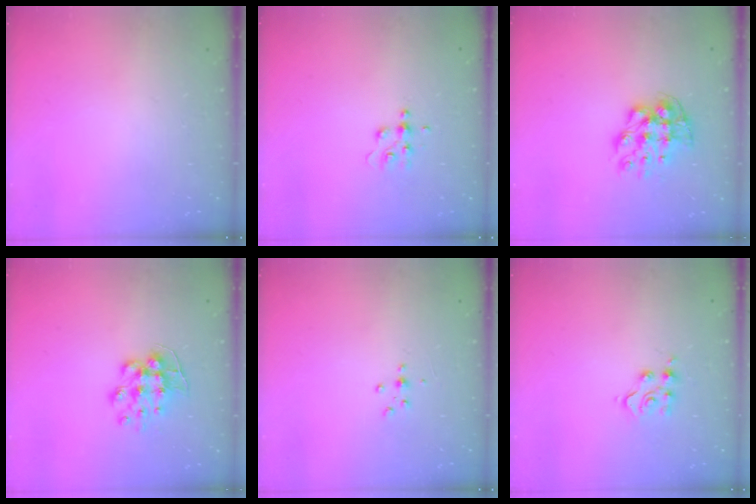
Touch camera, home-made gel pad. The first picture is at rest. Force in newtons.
{"total": 4.7, "press": 4.6, "slide": 0.5}
{"total": 10.5, "press": 10.4, "slide": 0.9}
{"total": 9.0, "press": 9.0, "slide": 0.3}
{"total": 2.9, "press": 2.9, "slide": 0.4}
{"total": 5.1, "press": 5.1, "slide": 0.5}